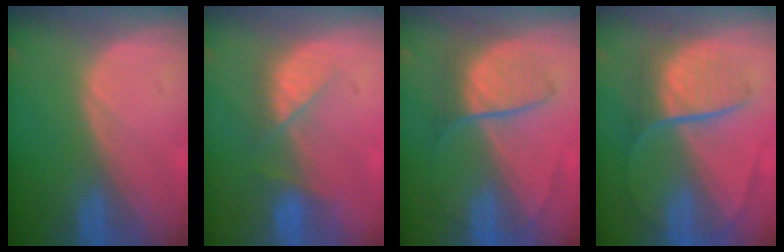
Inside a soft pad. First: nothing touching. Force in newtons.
{"total": 4.6, "press": 4.6, "slide": 0.5}
{"total": 6.4, "press": 6.4, "slide": 0.7}
{"total": 8.9, "press": 7.5, "slide": 4.7}